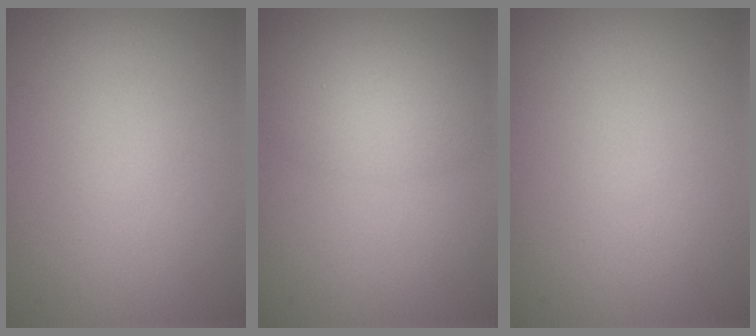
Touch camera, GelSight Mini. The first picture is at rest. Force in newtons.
{"total": 2.7, "press": 2.7, "slide": 0.2}
{"total": 0.0}